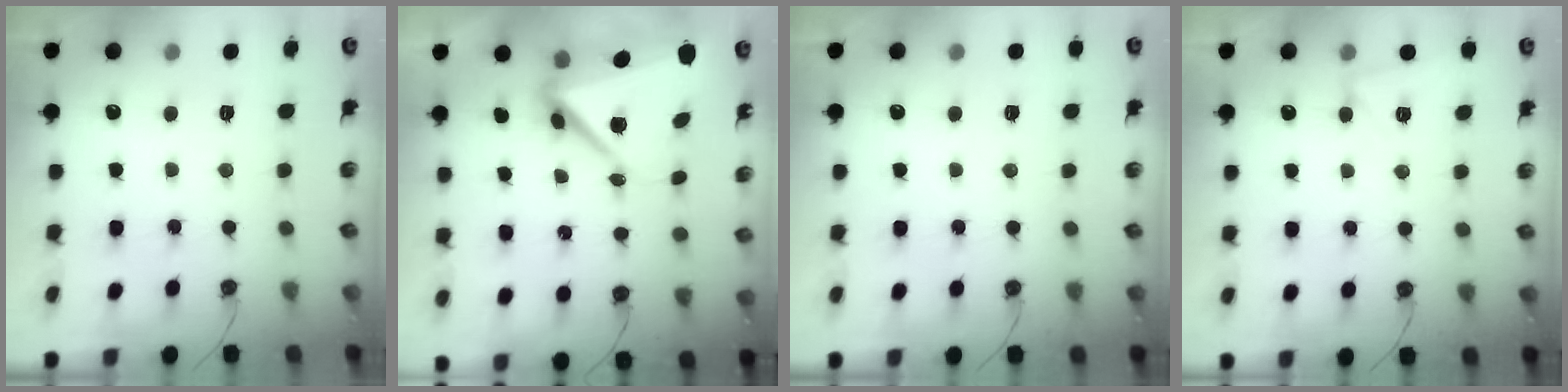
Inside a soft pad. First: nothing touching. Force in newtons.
{"total": 9.0, "press": 8.7, "slide": 2.2}
{"total": 2.8, "press": 1.8, "slide": 2.2}
{"total": 3.7, "press": 3.7, "slide": 0.3}